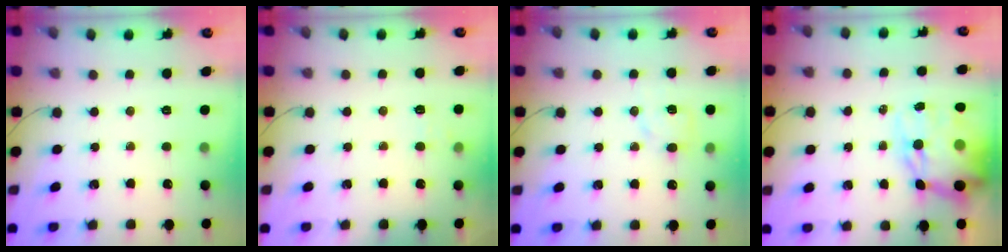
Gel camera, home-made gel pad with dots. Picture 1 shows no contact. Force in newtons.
{"total": 6.0, "press": 5.8, "slide": 1.6}
{"total": 5.2, "press": 4.9, "slide": 1.6}
{"total": 15.3, "press": 14.9, "slide": 3.4}